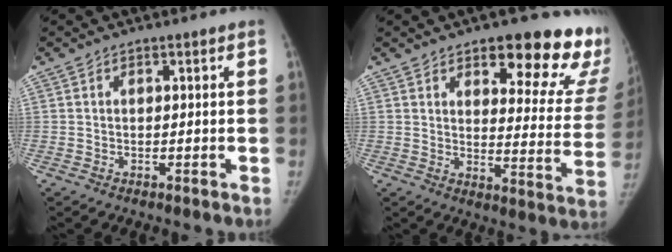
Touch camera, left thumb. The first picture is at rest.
{"total": 21.9, "force": [14.0, 7.9, 14.9], "torque": [-0.135, -0.077, 0.168]}